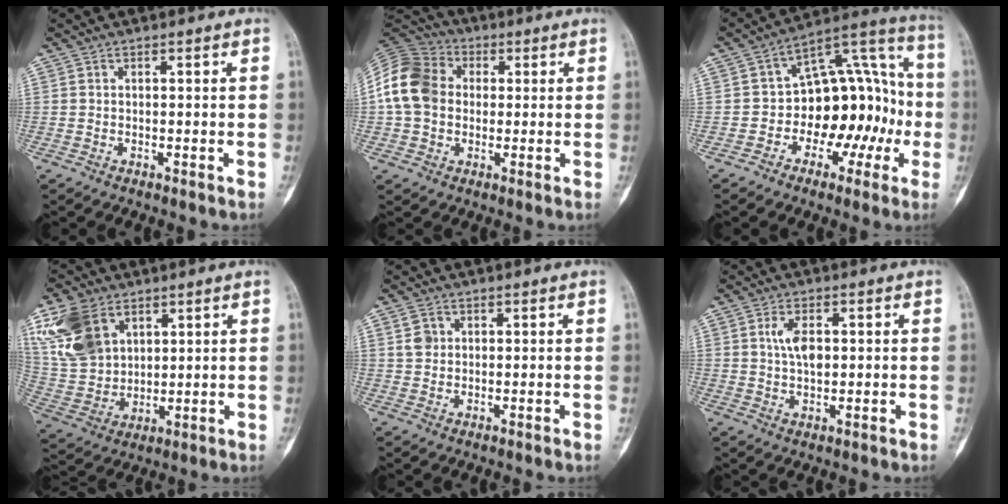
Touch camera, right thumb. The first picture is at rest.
{"total": 13.3, "force": [0.7, 10.7, 7.9], "torque": [-0.146, 0.030, 0.003]}
{"total": 17.8, "force": [-3.1, 11.5, 13.2], "torque": [-0.119, 0.071, -0.041]}
{"total": 14.3, "force": [6.8, 9.6, 8.1], "torque": [-0.158, -0.013, 0.151]}
{"total": 2.2, "force": [0.8, 1.8, 1.0], "torque": [-0.013, 0.003, 0.017]}
{"total": 4.7, "force": [0.8, 2.4, 3.9], "torque": [-0.069, -0.001, 0.015]}